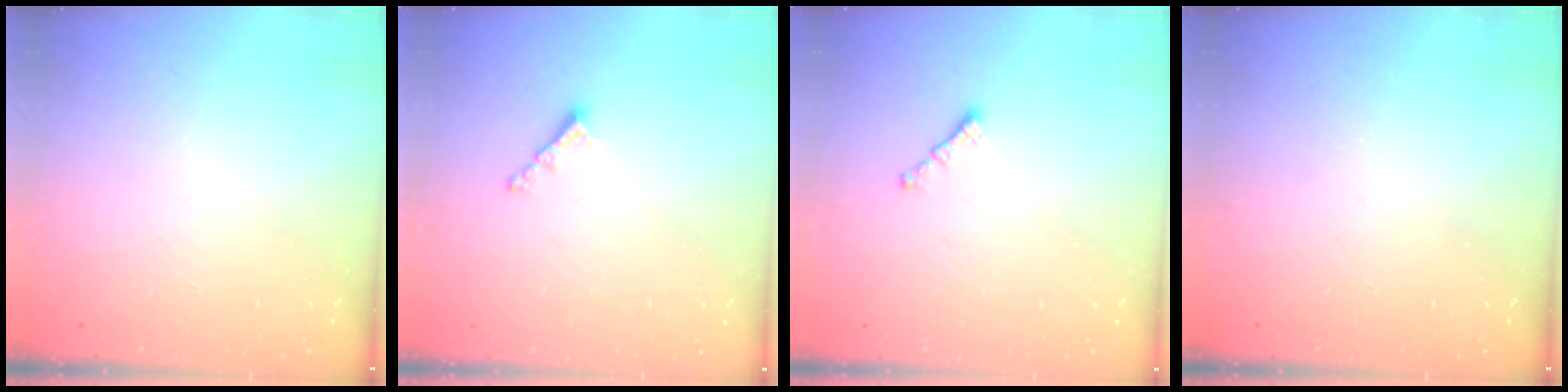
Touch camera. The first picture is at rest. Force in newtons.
{"total": 2.9, "press": 2.9, "slide": 0.5}
{"total": 0.8, "press": 0.7, "slide": 0.4}
{"total": 0.0}